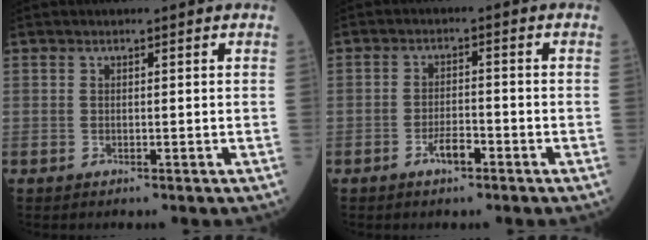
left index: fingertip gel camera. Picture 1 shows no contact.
{"total": 3.3, "force": [-2.0, 1.0, 2.3], "torque": [-0.044, 0.003, -0.038]}